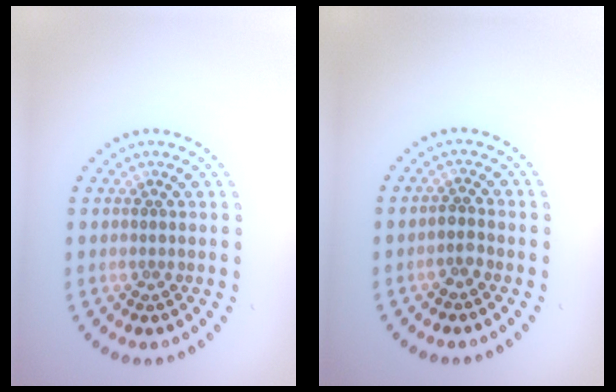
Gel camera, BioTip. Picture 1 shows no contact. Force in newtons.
{"total": 1.3, "press": 1.1, "slide": 0.7}